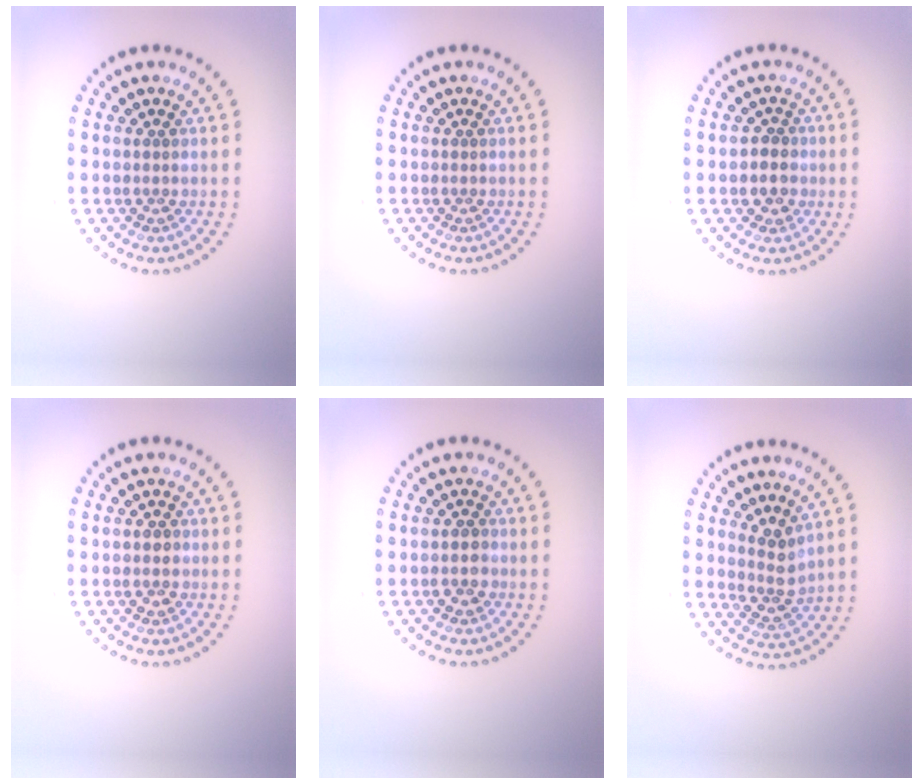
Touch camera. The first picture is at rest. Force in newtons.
{"total": 0.0}
{"total": 2.4, "press": 2.2, "slide": 1.0}
{"total": 1.4, "press": 1.3, "slide": 0.4}
{"total": 1.6, "press": 1.5, "slide": 0.4}
{"total": 2.5, "press": 2.0, "slide": 1.6}